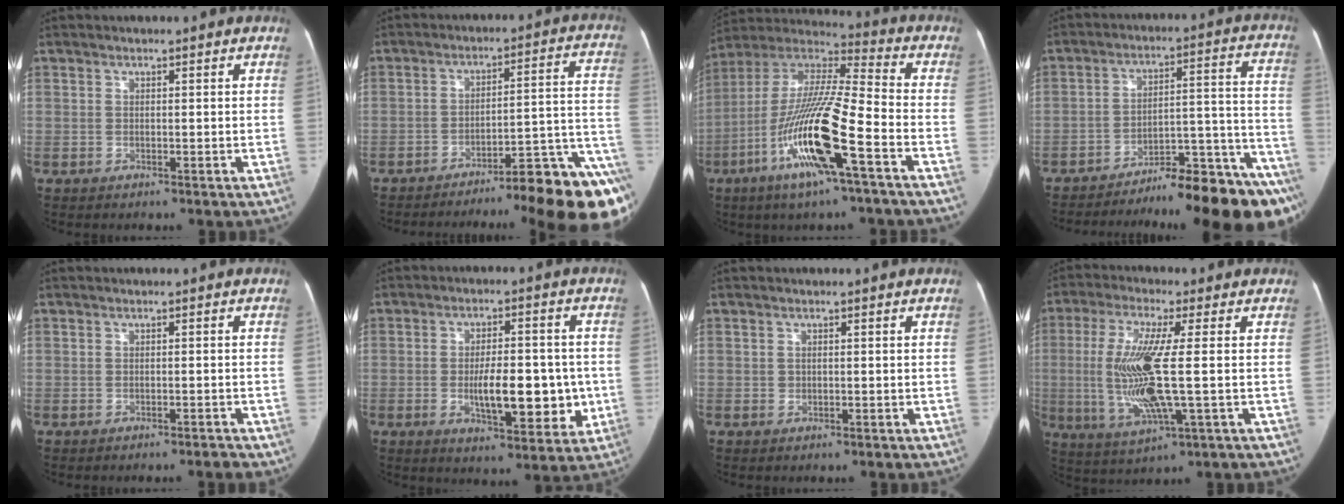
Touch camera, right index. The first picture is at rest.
{"total": 20.1, "force": [-14.6, 0.2, 13.9], "torque": [-0.073, 0.032, -0.207]}
{"total": 19.2, "force": [-7.4, 1.5, 17.6], "torque": [-0.367, -0.014, -0.143]}
{"total": 20.3, "force": [-17.1, 1.1, 10.9], "torque": [-0.067, 0.039, -0.248]}
{"total": 1.5, "force": [-1.2, 0.4, 0.9], "torque": [-0.015, 0.000, -0.015]}
{"total": 12.2, "force": [-1.9, 4.6, 11.1], "torque": [-0.166, 0.008, -0.022]}
{"total": 0.8, "force": [0.0, 0.7, 0.2], "torque": [-0.004, 0.003, 0.002]}
{"total": 12.8, "force": [-0.7, 1.3, 12.7], "torque": [-0.271, -0.008, -0.013]}